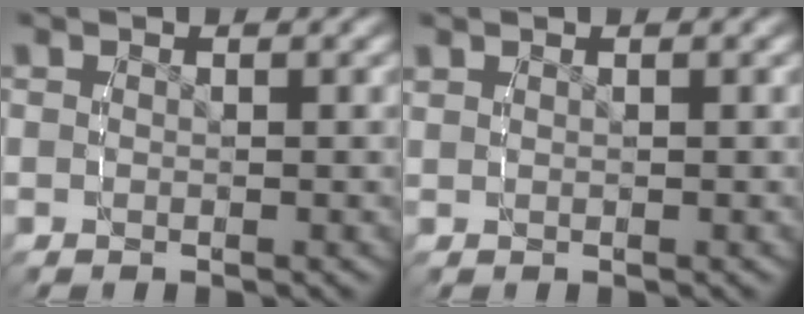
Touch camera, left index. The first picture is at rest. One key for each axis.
{"total": 0.8, "fx": 0.7, "fy": -0.1, "fz": 0.3, "tx": -0.004, "ty": 0.004, "tz": 0.015}